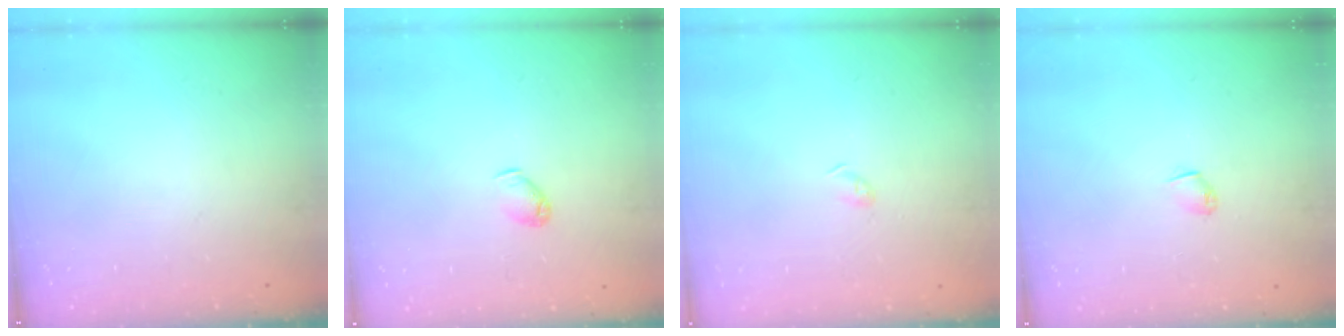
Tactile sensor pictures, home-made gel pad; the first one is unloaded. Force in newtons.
{"total": 3.8, "press": 3.7, "slide": 0.7}
{"total": 2.6, "press": 2.5, "slide": 0.4}
{"total": 3.8, "press": 3.7, "slide": 0.8}